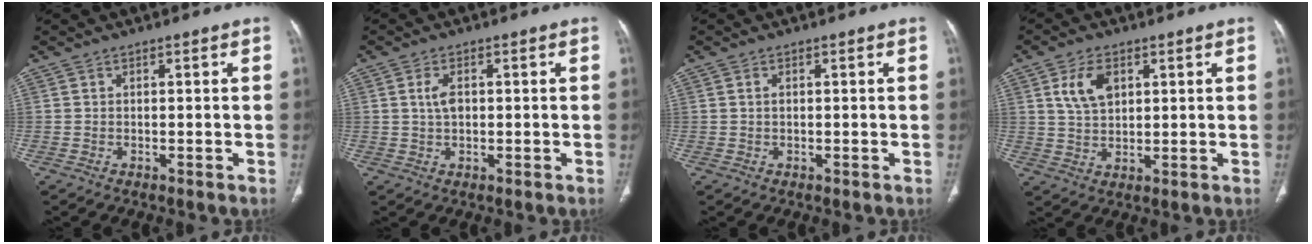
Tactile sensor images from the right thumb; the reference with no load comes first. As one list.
[{"total": 3.2, "force": [0.6, 1.8, 2.5], "torque": [-0.051, 0.003, 0.011]}, {"total": 0.8, "force": [0.2, 0.5, 0.6], "torque": [-0.014, 0.003, 0.006]}, {"total": 6.8, "force": [2.6, 4.2, 4.7], "torque": [-0.079, -0.008, 0.053]}]